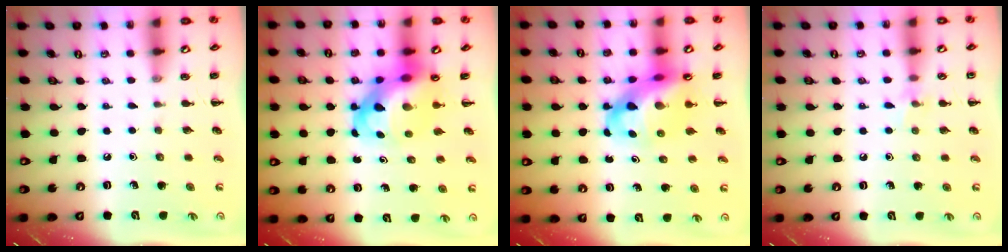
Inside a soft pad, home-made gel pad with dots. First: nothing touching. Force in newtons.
{"total": 9.5, "press": 9.2, "slide": 2.6}
{"total": 12.6, "press": 12.1, "slide": 3.4}
{"total": 5.6, "press": 5.5, "slide": 1.4}